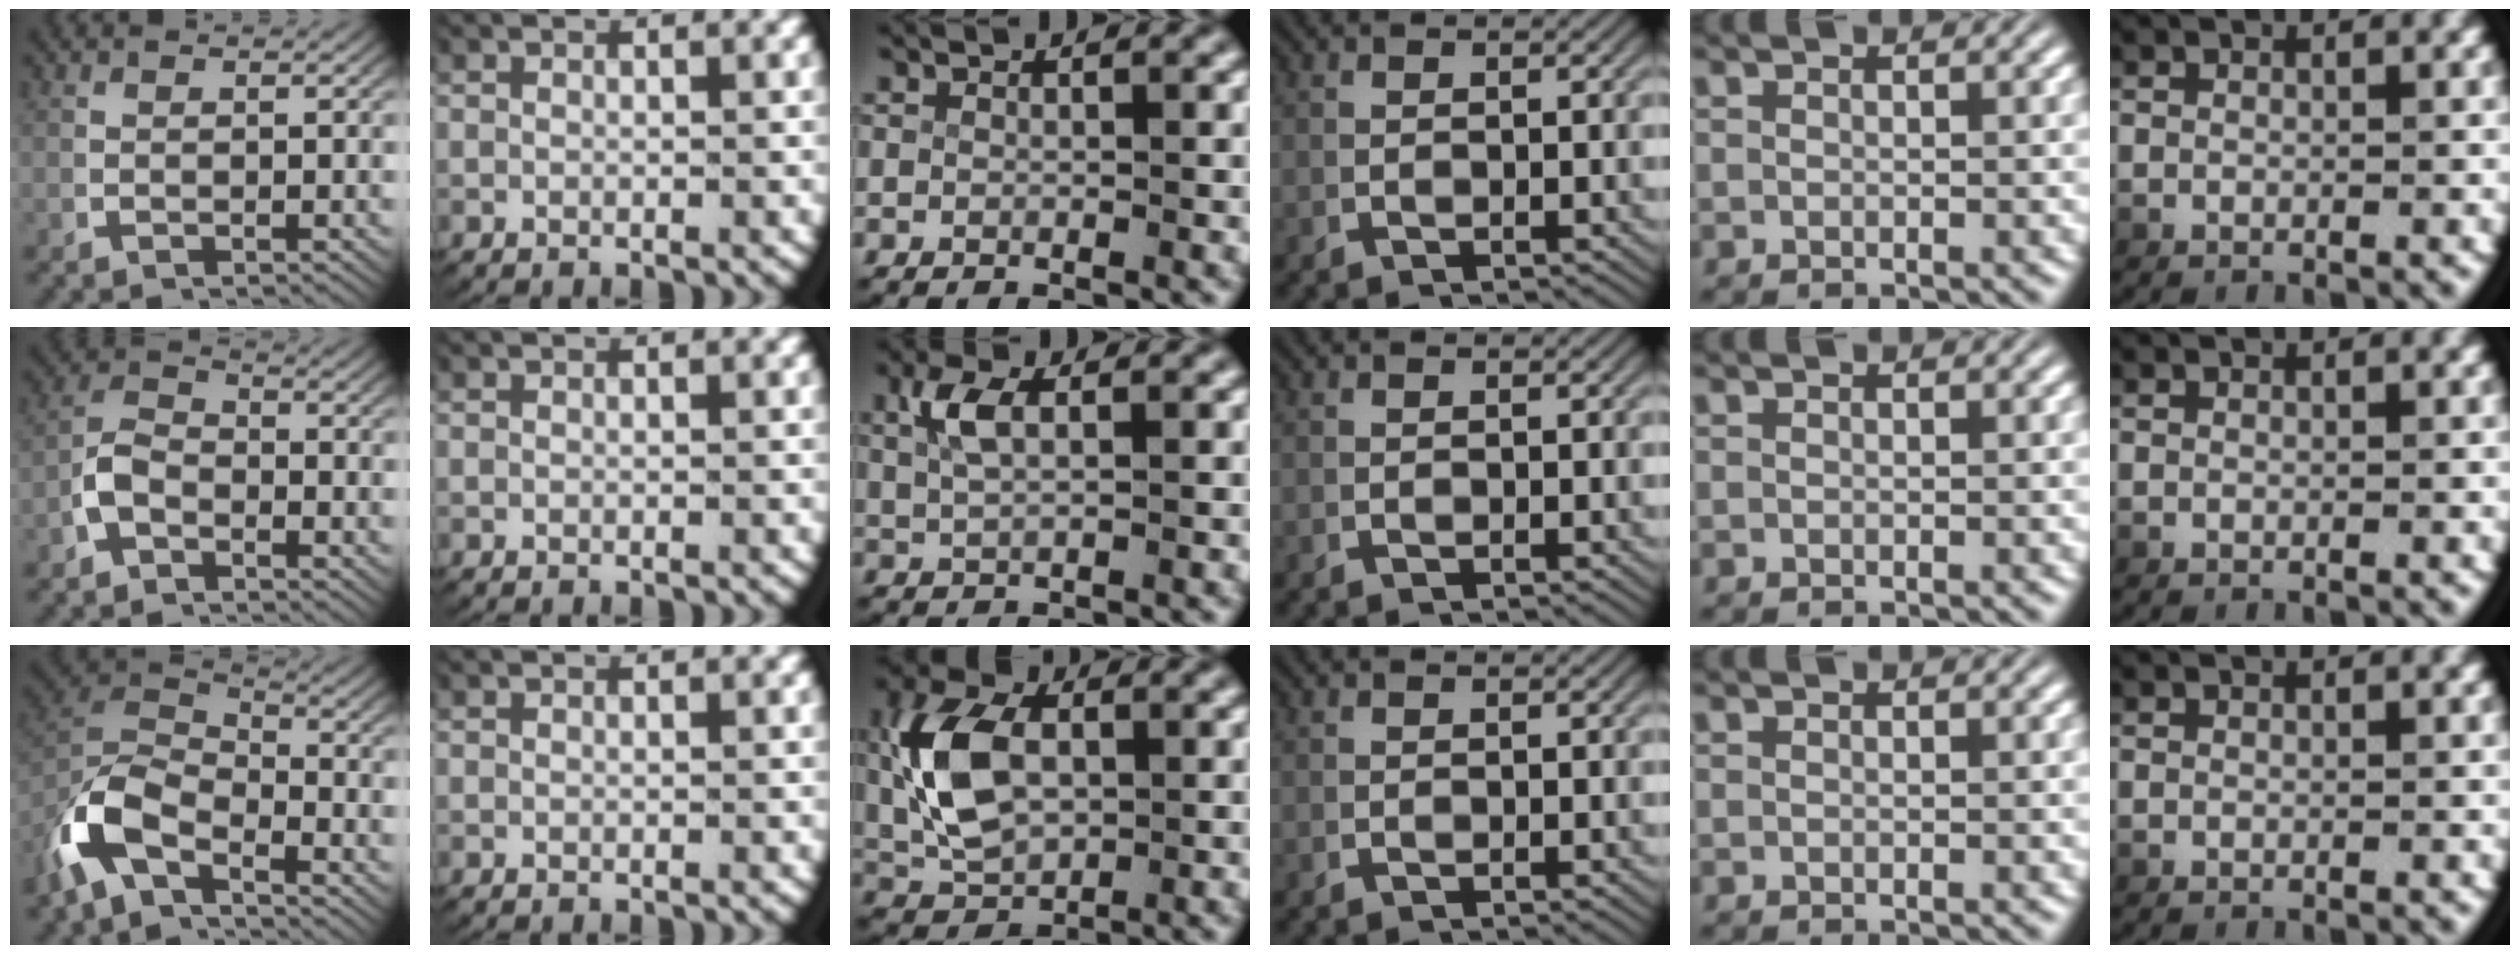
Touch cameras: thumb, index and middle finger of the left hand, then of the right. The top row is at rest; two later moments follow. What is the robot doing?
{"motion": "lift_and_place", "object": "fork"}